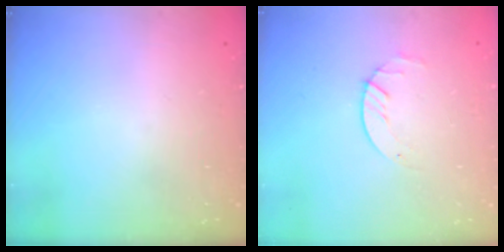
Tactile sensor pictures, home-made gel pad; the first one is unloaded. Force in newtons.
{"total": 1.4, "press": 1.4, "slide": 0.2}